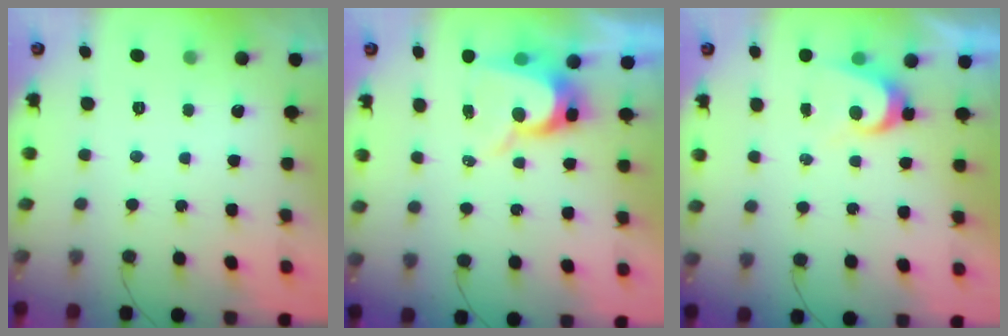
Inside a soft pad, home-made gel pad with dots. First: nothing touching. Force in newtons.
{"total": 8.4, "press": 8.3, "slide": 0.8}
{"total": 5.0, "press": 5.0, "slide": 0.5}